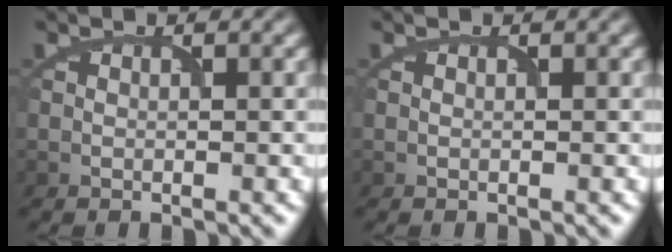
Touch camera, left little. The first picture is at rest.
{"total": 0.0}